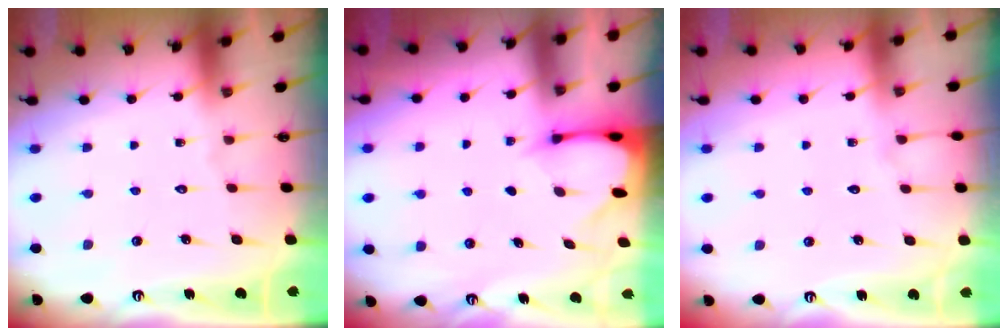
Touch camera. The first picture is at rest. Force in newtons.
{"total": 2.4, "press": 2.4, "slide": 0.3}
{"total": 2.5, "press": 2.5, "slide": 0.4}